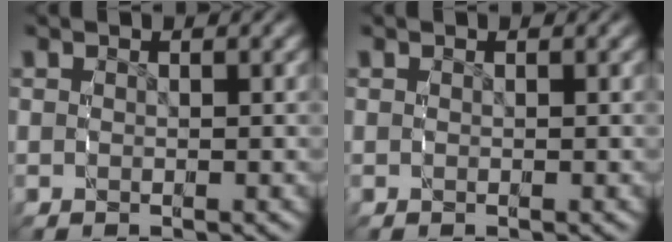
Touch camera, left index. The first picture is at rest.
{"total": 0.0}